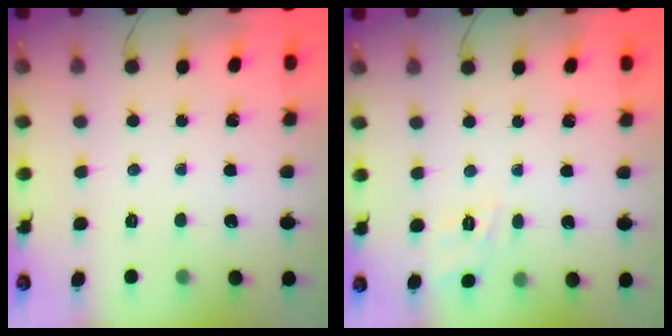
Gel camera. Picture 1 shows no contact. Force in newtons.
{"total": 4.2, "press": 3.8, "slide": 1.7}